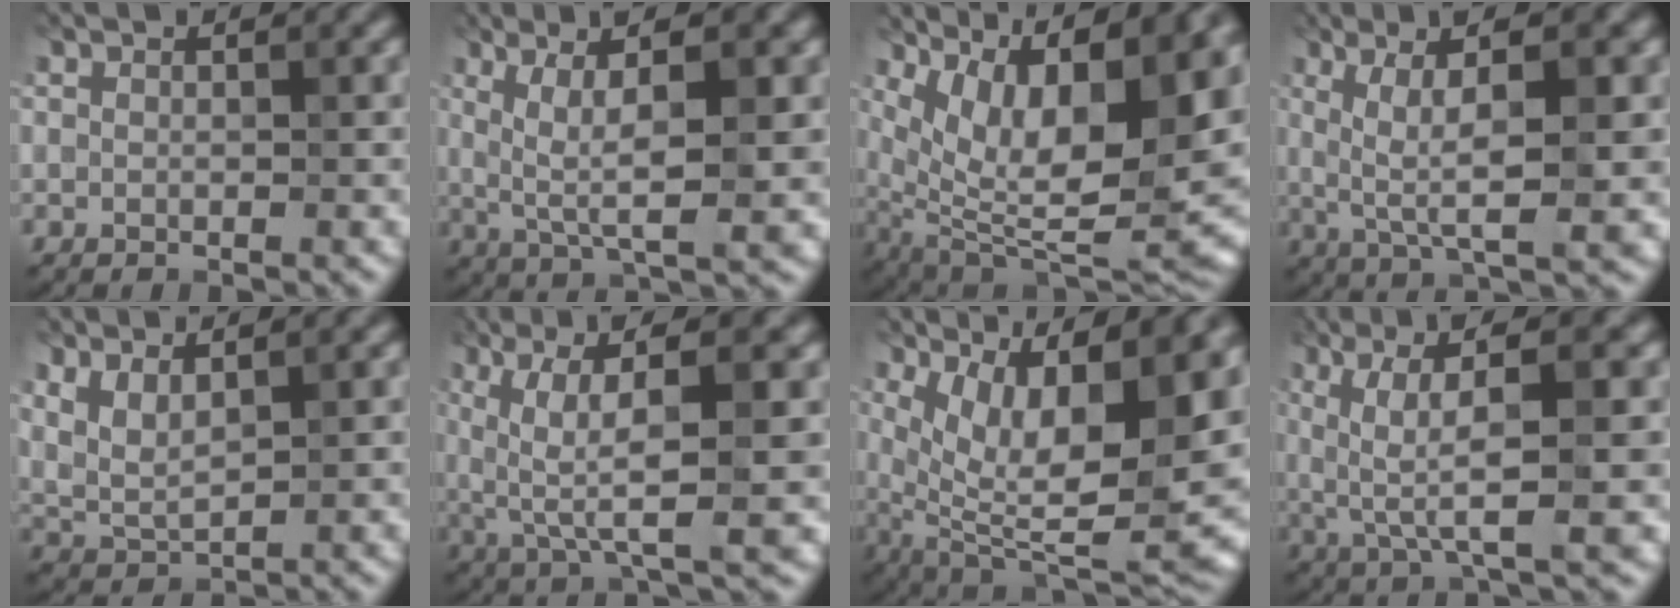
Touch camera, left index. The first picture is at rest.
{"total": 6.1, "force": [0.8, 1.3, 5.9], "torque": [-0.107, -0.001, 0.020]}
{"total": 15.0, "force": [5.1, 6.0, 12.8], "torque": [-0.194, 0.016, 0.102]}
{"total": 6.7, "force": [0.8, 1.5, 6.5], "torque": [-0.114, 0.001, 0.017]}
{"total": 2.5, "force": [1.4, 0.8, 1.9], "torque": [-0.058, -0.006, 0.036]}
{"total": 8.8, "force": [1.6, 2.4, 8.3], "torque": [-0.158, 0.001, 0.034]}
{"total": 13.7, "force": [3.1, 5.0, 12.3], "torque": [-0.191, -0.015, 0.072]}
{"total": 7.8, "force": [1.3, 2.0, 7.5], "torque": [-0.141, 0.003, 0.028]}